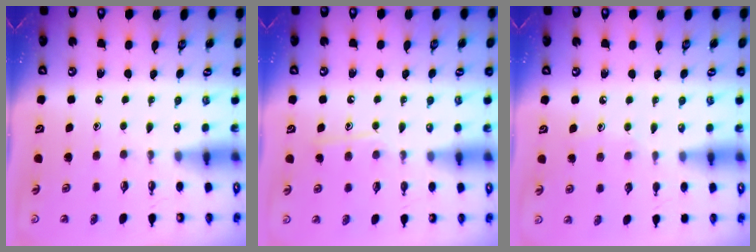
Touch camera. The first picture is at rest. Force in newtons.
{"total": 7.9, "press": 7.9, "slide": 0.6}
{"total": 5.7, "press": 5.6, "slide": 0.7}